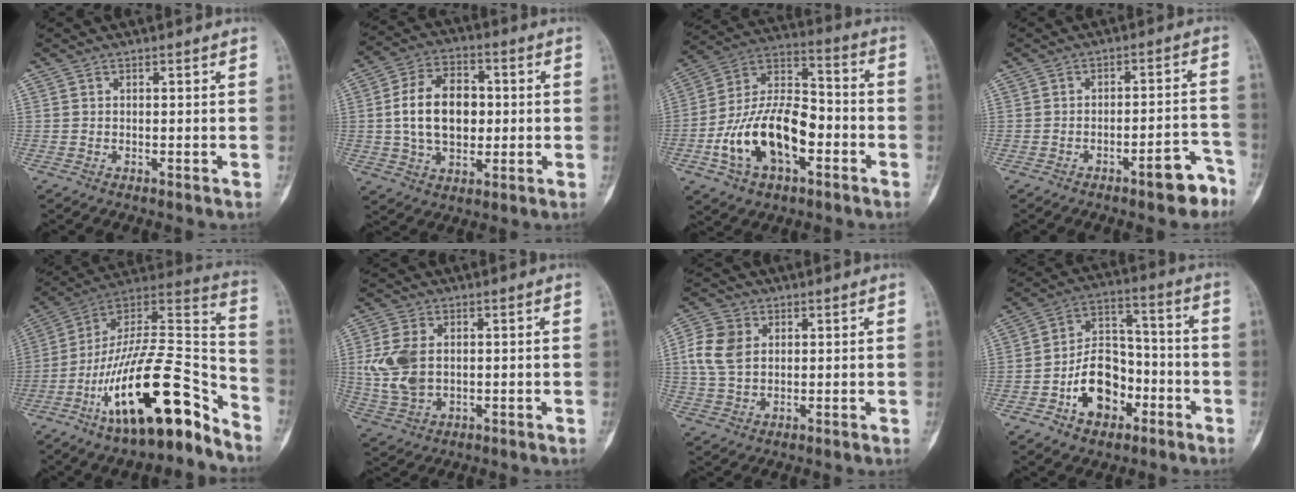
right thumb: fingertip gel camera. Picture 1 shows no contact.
{"total": 13.7, "force": [0.6, 9.1, 10.2], "torque": [-0.155, 0.013, 0.011]}
{"total": 19.5, "force": [-6.0, 11.0, 15.0], "torque": [-0.254, 0.049, -0.105]}
{"total": 7.0, "force": [-4.7, 2.1, 4.7], "torque": [-0.044, 0.046, -0.059]}
{"total": 25.3, "force": [-14.7, 7.9, 19.0], "torque": [-0.297, 0.104, -0.248]}
{"total": 9.3, "force": [0.9, 6.1, 7.0], "torque": [-0.154, -0.002, 0.027]}
{"total": 8.0, "force": [1.7, 5.9, 5.1], "torque": [-0.103, 0.005, 0.033]}
{"total": 13.5, "force": [-5.3, 9.3, 8.1], "torque": [-0.095, 0.051, -0.092]}